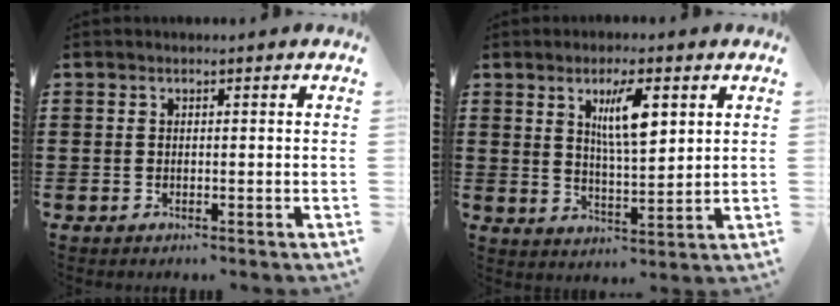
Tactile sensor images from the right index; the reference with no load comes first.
{"total": 7.0, "force": [2.9, 2.0, 6.1], "torque": [-0.110, 0.002, 0.045]}